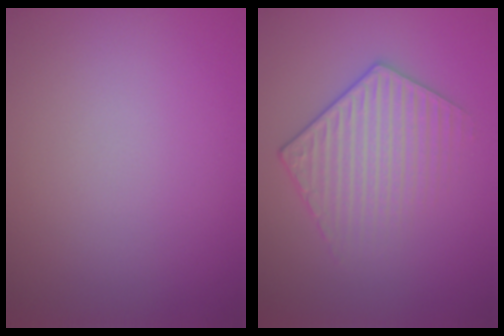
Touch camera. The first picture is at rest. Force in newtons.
{"total": 3.5, "press": 3.2, "slide": 1.4}